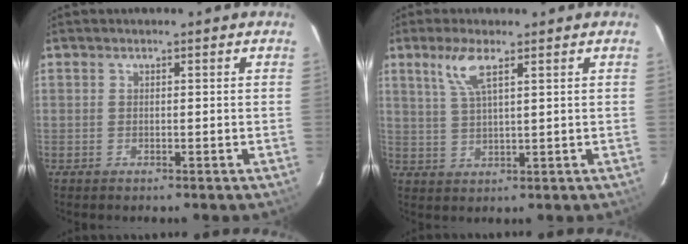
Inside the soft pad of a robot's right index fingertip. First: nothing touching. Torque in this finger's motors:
{"motor_torque": [0.46, 0.12, 0.42, 0.07]}